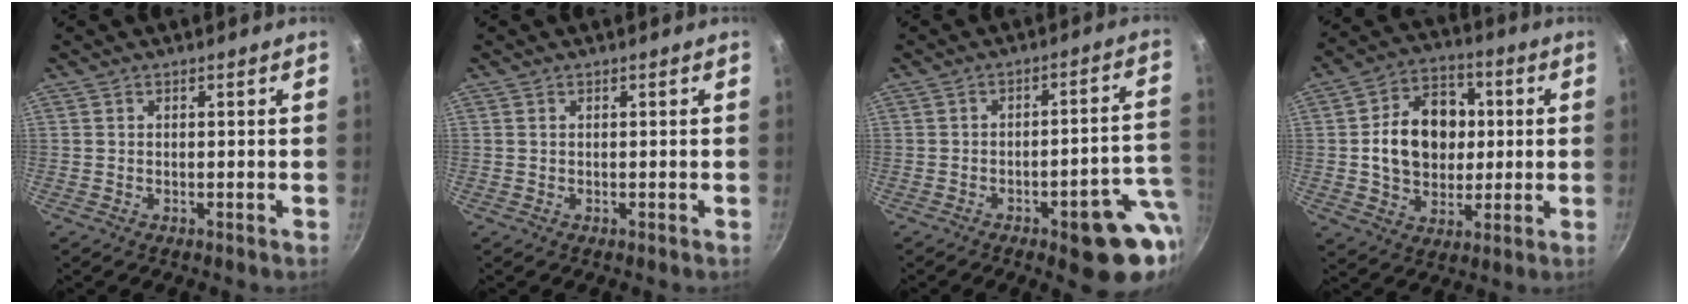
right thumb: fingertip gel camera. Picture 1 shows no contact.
{"total": 0.0}
{"total": 14.5, "force": [-5.7, 4.8, 12.4], "torque": [-0.100, 0.036, -0.071]}
{"total": 15.3, "force": [1.2, 11.8, 9.6], "torque": [-0.117, 0.019, 0.015]}